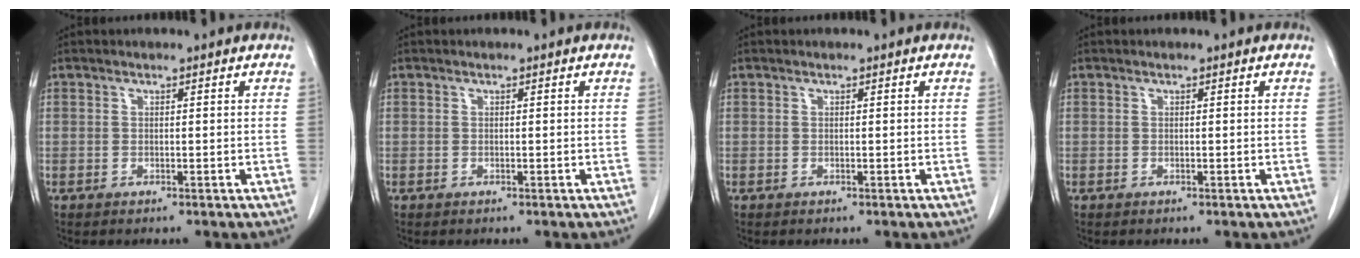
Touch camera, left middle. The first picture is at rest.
{"total": 0.0}
{"total": 0.0}
{"total": 0.0}